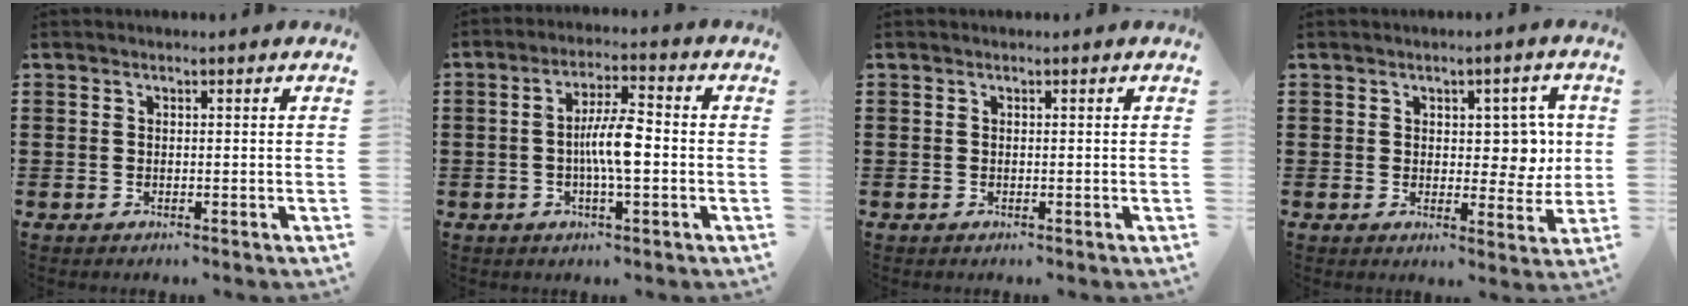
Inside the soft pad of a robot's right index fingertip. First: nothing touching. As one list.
[{"total": 6.8, "force": [-0.9, 1.5, 6.6], "torque": [-0.130, 0.003, -0.023]}, {"total": 0.0}, {"total": 6.0, "force": [1.2, 3.4, 4.7], "torque": [-0.064, -0.001, 0.014]}]